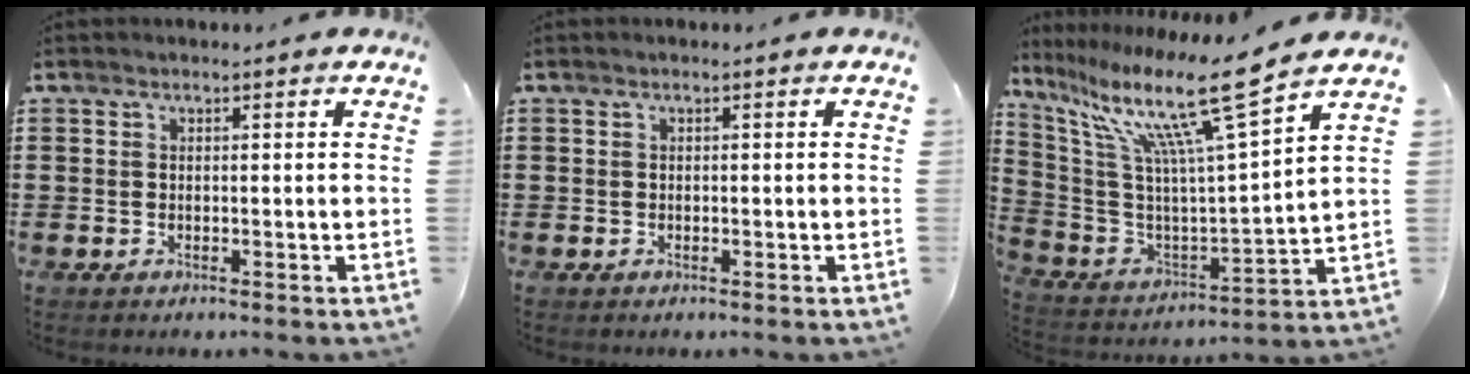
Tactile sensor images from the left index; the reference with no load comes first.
{"total": 0.0}
{"total": 15.7, "force": [10.2, 0.9, 11.9], "torque": [-0.250, -0.057, 0.158]}